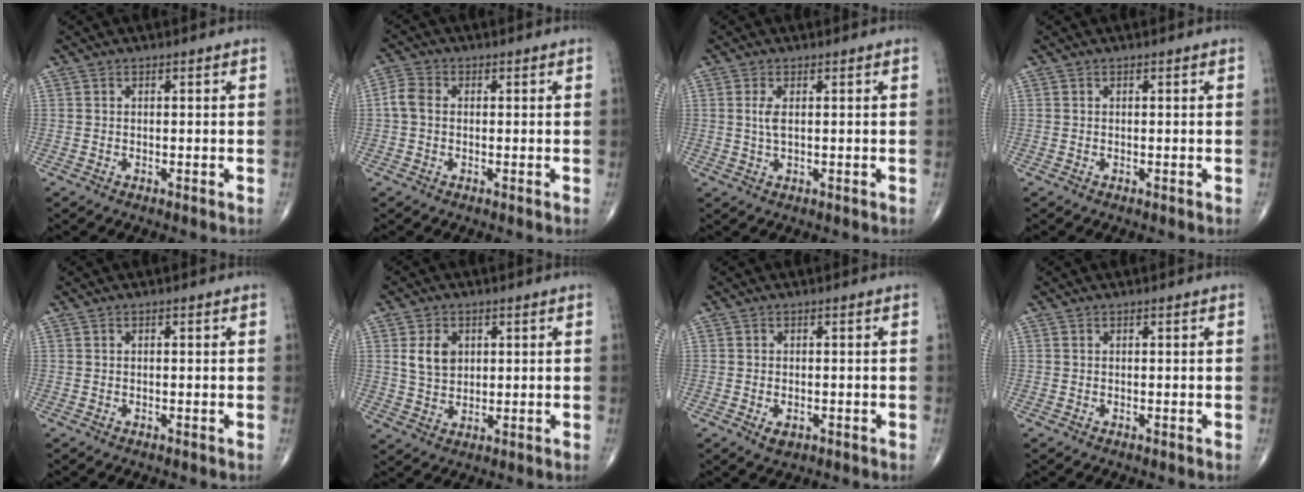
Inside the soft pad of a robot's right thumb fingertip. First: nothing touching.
{"total": 3.6, "force": [0.0, 2.7, 2.3], "torque": [-0.050, 0.013, -0.007]}
{"total": 2.6, "force": [0.5, 1.0, 2.3], "torque": [-0.054, -0.001, 0.014]}
{"total": 0.0}
{"total": 0.0}
{"total": 6.1, "force": [1.8, 4.5, 3.7], "torque": [-0.046, -0.009, 0.036]}
{"total": 2.2, "force": [-0.8, 1.4, 1.5], "torque": [-0.020, 0.001, -0.008]}
{"total": 0.0}